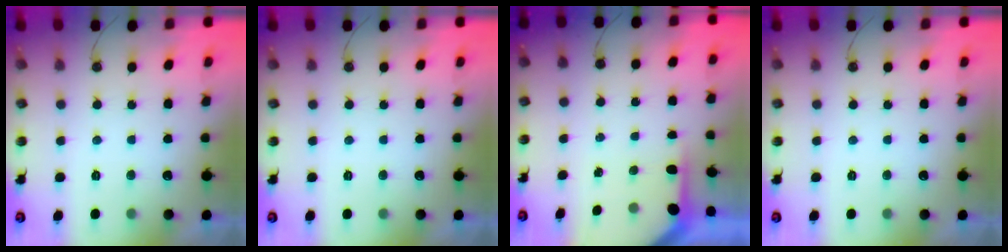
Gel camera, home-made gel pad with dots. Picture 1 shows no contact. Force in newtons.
{"total": 0.0}
{"total": 3.7, "press": 3.7, "slide": 0.2}
{"total": 0.0}